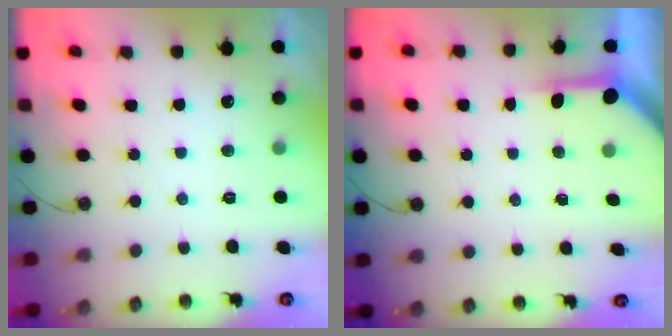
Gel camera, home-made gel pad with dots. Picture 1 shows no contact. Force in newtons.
{"total": 3.9, "press": 3.9, "slide": 0.3}